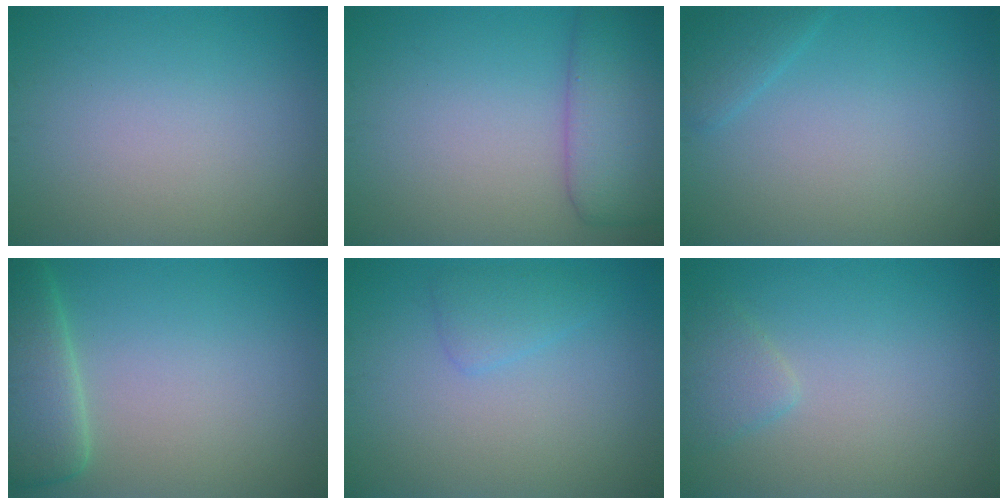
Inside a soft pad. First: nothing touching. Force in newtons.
{"total": 5.5, "press": 5.5, "slide": 0.1}
{"total": 1.5, "press": 1.5, "slide": 0.0}
{"total": 5.0, "press": 4.9, "slide": 0.7}
{"total": 1.7, "press": 1.7, "slide": 0.1}
{"total": 1.7, "press": 1.7, "slide": 0.2}